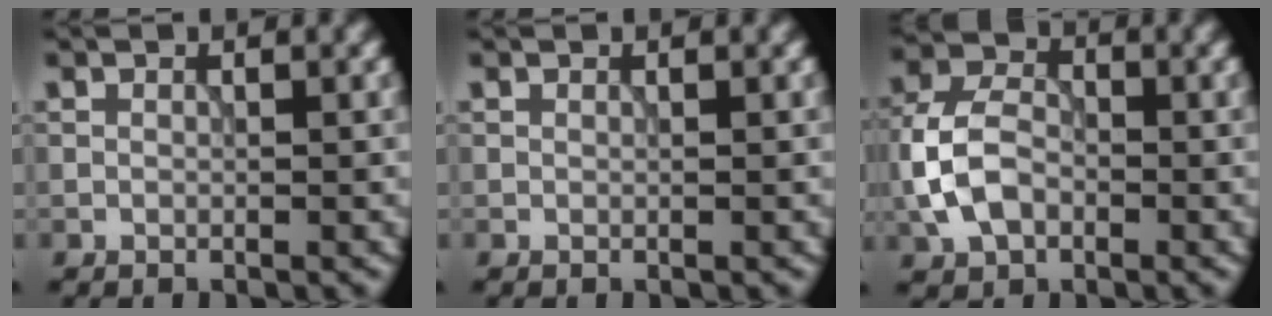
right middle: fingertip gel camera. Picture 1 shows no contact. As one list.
[{"total": 0.0}, {"total": 5.6, "force": [-1.4, 3.9, 3.7], "torque": [-0.082, 0.008, -0.035]}]